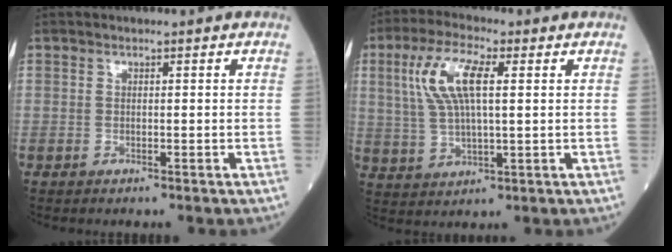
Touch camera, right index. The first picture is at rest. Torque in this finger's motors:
{"motor_torque": [0.33, 0.05, 0.24, 0.11]}